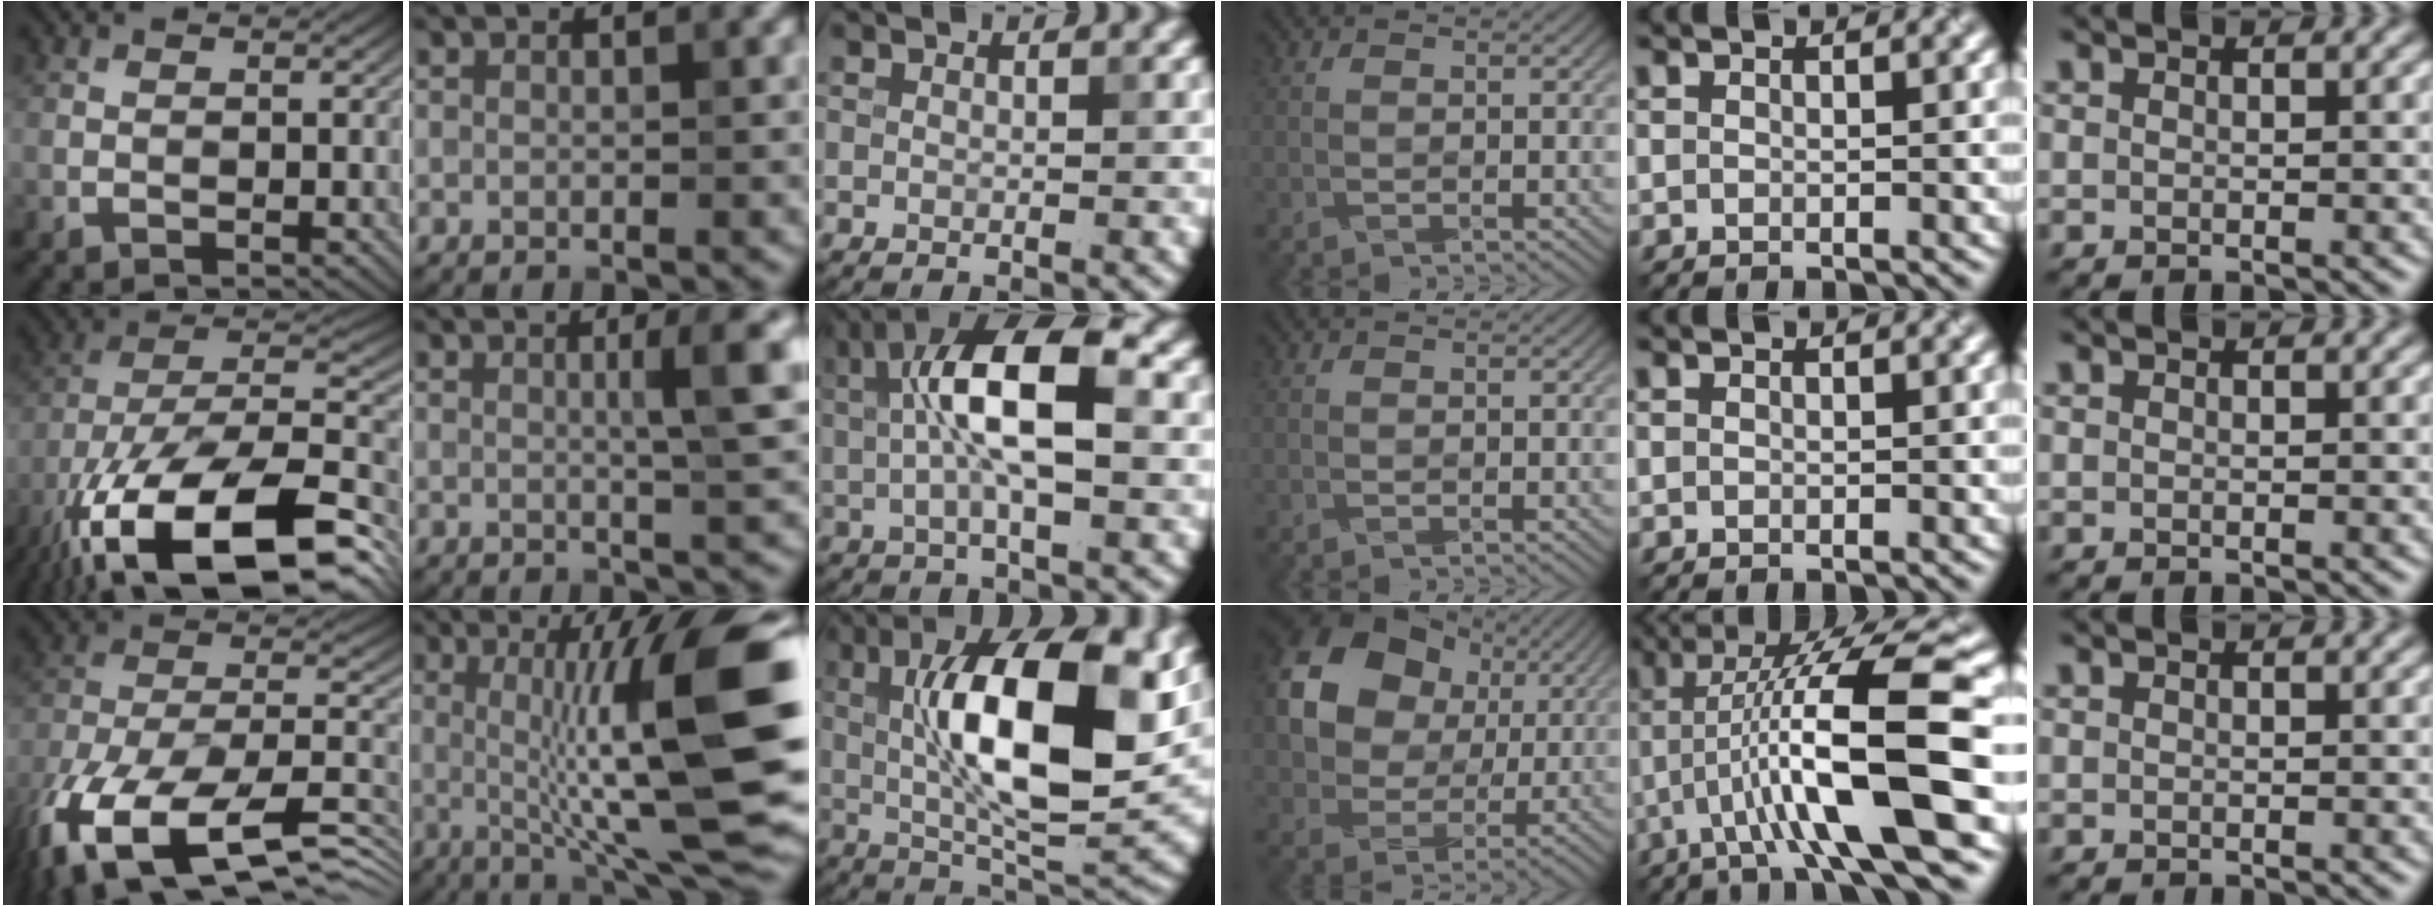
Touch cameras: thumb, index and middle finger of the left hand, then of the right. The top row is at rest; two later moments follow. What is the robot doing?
{"motion": "wrap", "object": "ribbon"}